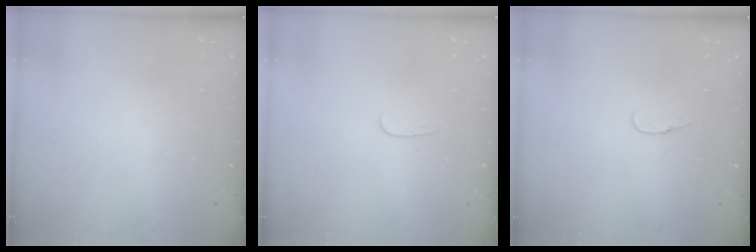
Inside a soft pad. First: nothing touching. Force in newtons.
{"total": 3.5, "press": 3.4, "slide": 0.4}
{"total": 4.0, "press": 4.0, "slide": 0.4}